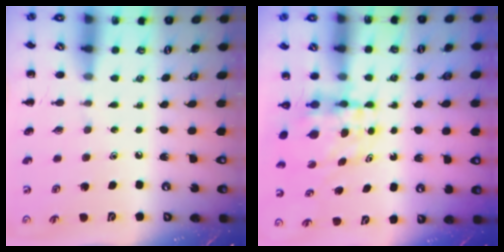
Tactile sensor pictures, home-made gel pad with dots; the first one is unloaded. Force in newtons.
{"total": 6.0, "press": 5.9, "slide": 1.0}